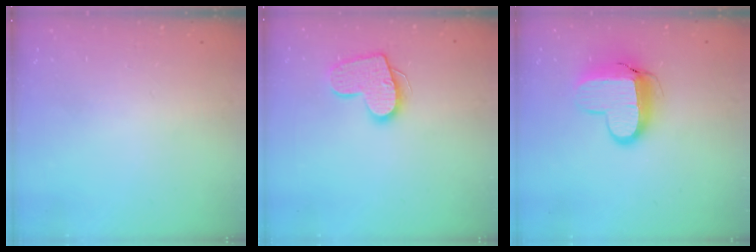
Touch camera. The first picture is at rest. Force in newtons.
{"total": 13.9, "press": 13.8, "slide": 1.1}
{"total": 12.6, "press": 12.6, "slide": 1.0}